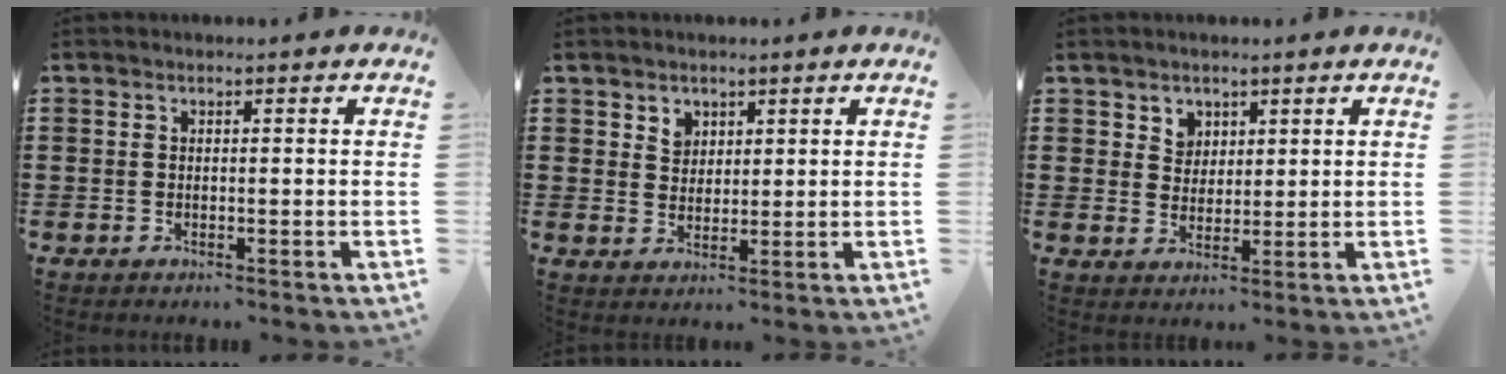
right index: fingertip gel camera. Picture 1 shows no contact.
{"total": 2.7, "force": [1.9, 1.9, 0.2], "torque": [-0.012, 0.007, 0.036]}
{"total": 3.3, "force": [2.1, 2.5, 0.2], "torque": [-0.016, 0.011, 0.040]}